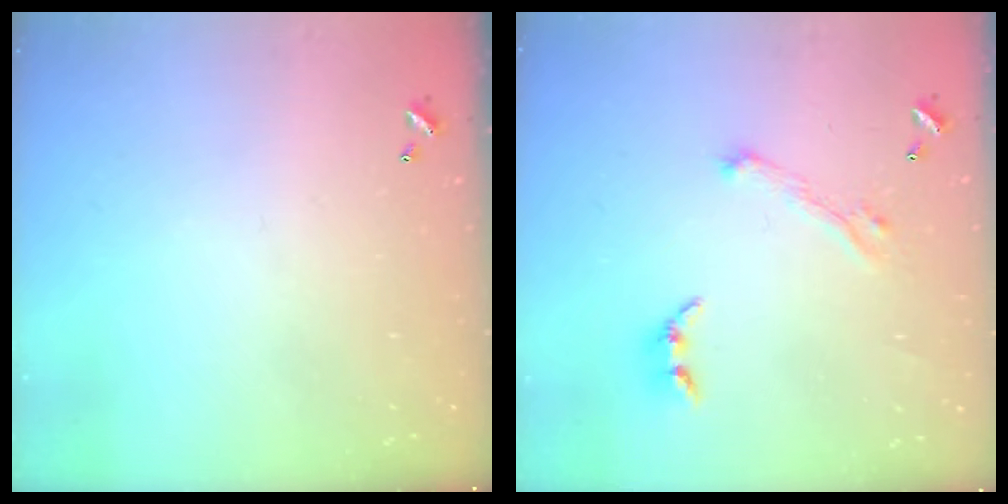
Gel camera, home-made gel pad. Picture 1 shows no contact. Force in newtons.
{"total": 5.0, "press": 4.8, "slide": 1.3}